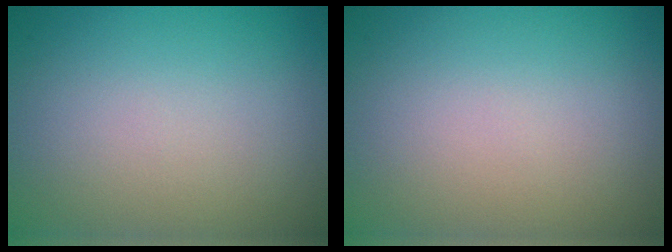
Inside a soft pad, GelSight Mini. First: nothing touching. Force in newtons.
{"total": 0.0}